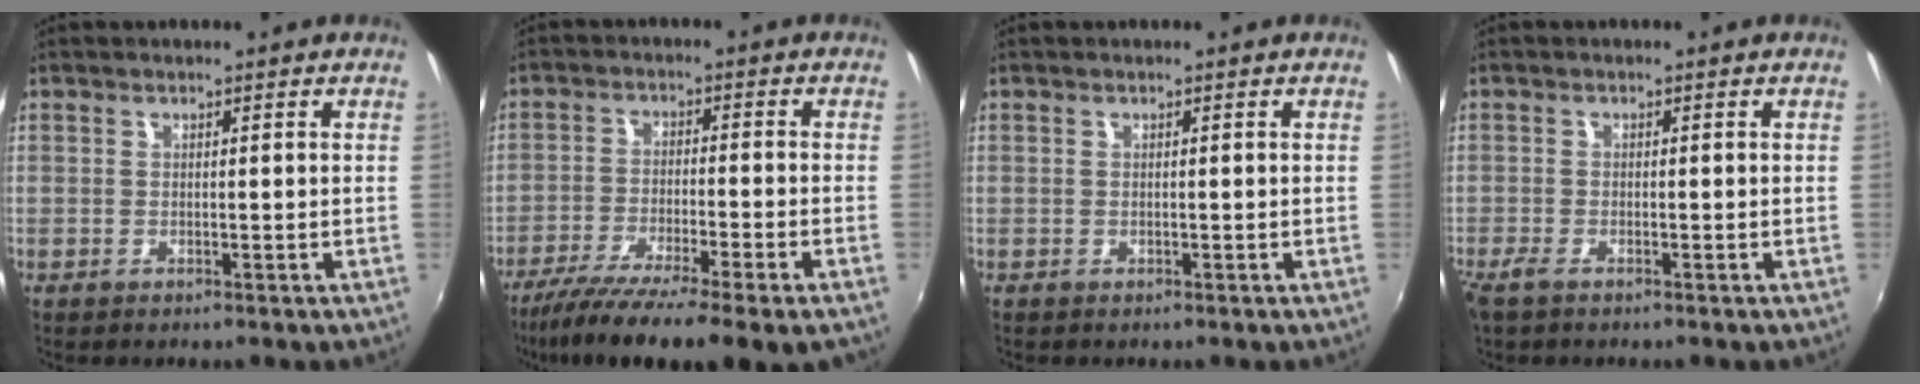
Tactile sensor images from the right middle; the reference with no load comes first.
{"total": 14.4, "force": [-10.7, 0.4, 9.6], "torque": [-0.185, -0.051, -0.174]}
{"total": 0.0}
{"total": 2.1, "force": [-1.6, 0.5, 1.2], "torque": [-0.028, -0.009, -0.032]}